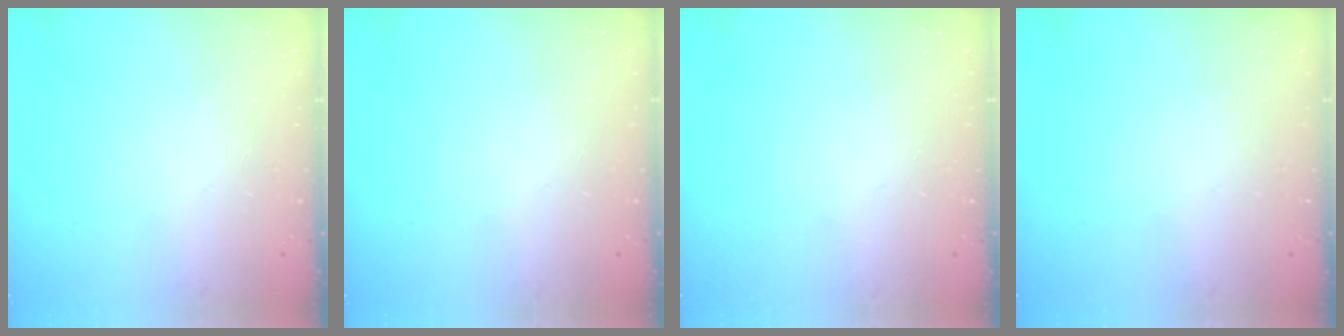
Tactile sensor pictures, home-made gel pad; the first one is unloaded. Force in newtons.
{"total": 0.0}
{"total": 0.0}
{"total": 0.0}